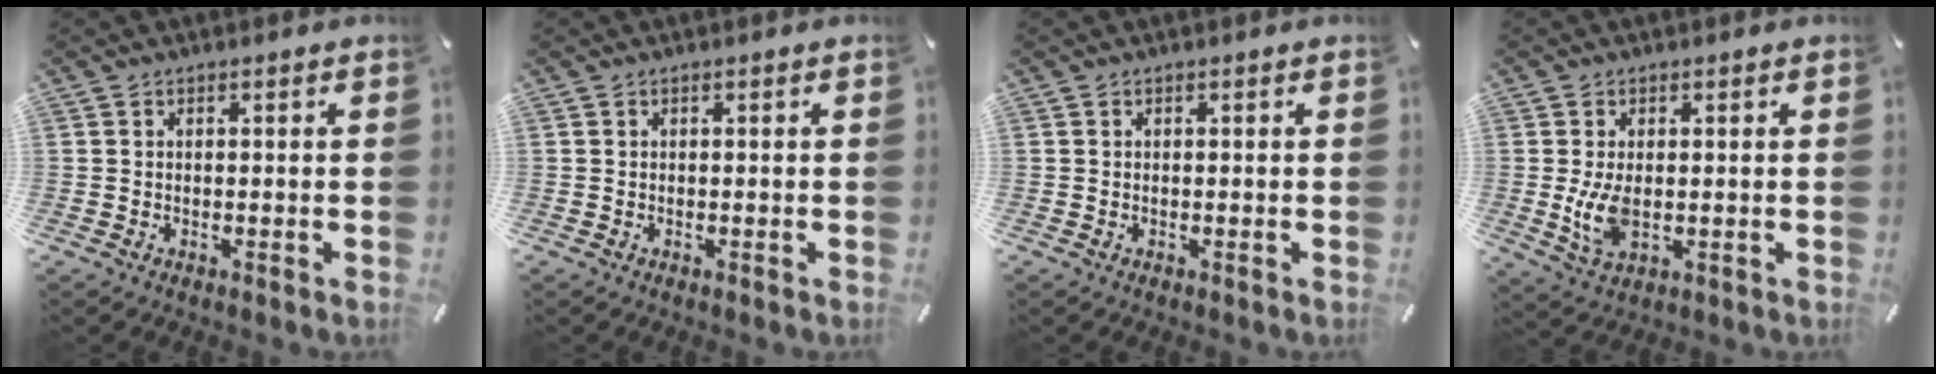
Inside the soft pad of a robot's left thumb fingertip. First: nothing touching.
{"total": 0.0}
{"total": 0.0}
{"total": 6.6, "force": [-0.2, 3.8, 5.4], "torque": [-0.122, -0.006, -0.008]}